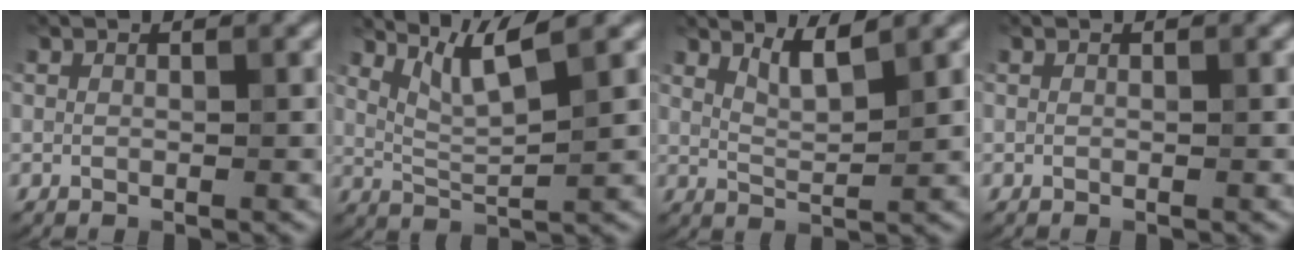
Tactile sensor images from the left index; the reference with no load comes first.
{"total": 4.2, "force": [2.7, 0.6, 3.1], "torque": [-0.068, -0.001, 0.061]}
{"total": 2.5, "force": [1.7, 0.5, 1.7], "torque": [-0.033, -0.007, 0.036]}
{"total": 0.0}